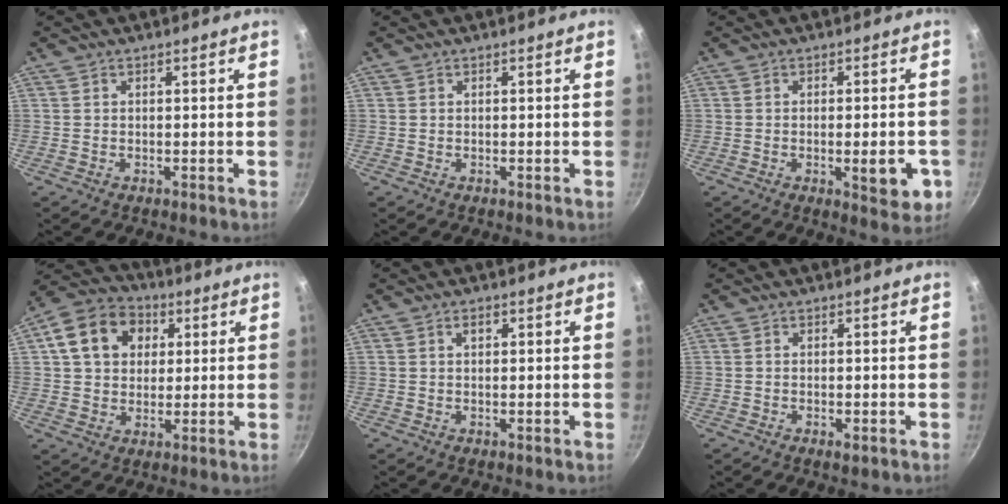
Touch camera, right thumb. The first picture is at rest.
{"total": 0.0}
{"total": 8.2, "force": [-2.3, 2.8, 7.4], "torque": [-0.080, 0.000, -0.027]}
{"total": 13.3, "force": [3.7, 10.5, 7.2], "torque": [-0.102, 0.017, 0.048]}
{"total": 1.6, "force": [0.5, 0.9, 1.2], "torque": [-0.017, 0.004, 0.006]}
{"total": 1.3, "force": [-0.5, 0.5, 1.1], "torque": [-0.024, -0.002, -0.009]}